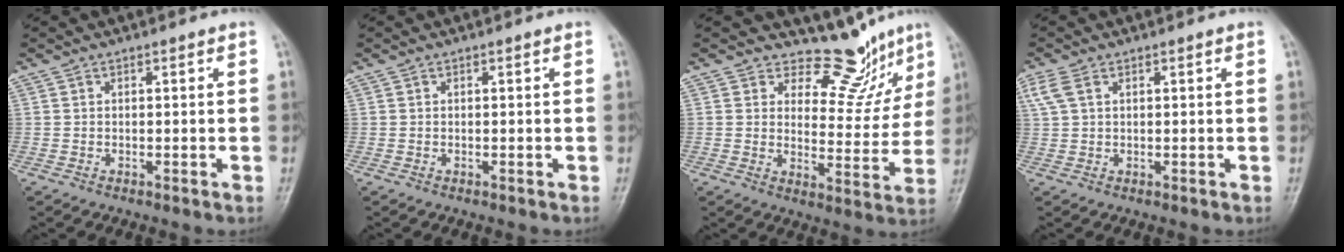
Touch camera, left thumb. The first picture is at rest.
{"total": 0.0}
{"total": 9.9, "force": [8.6, 4.4, 2.2], "torque": [0.012, -0.078, 0.116]}
{"total": 3.5, "force": [1.5, 2.1, 2.4], "torque": [-0.072, 0.015, 0.036]}